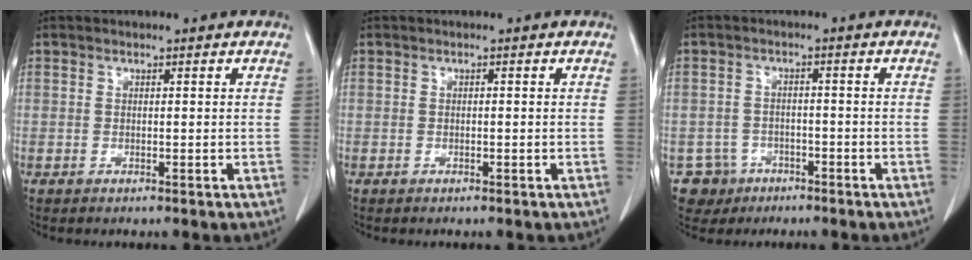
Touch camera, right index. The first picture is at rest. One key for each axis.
{"total": 0.0}
{"total": 4.7, "fx": -2.6, "fy": 3.9, "fz": -0.2, "tx": 0.006, "ty": 0.010, "tz": -0.041}